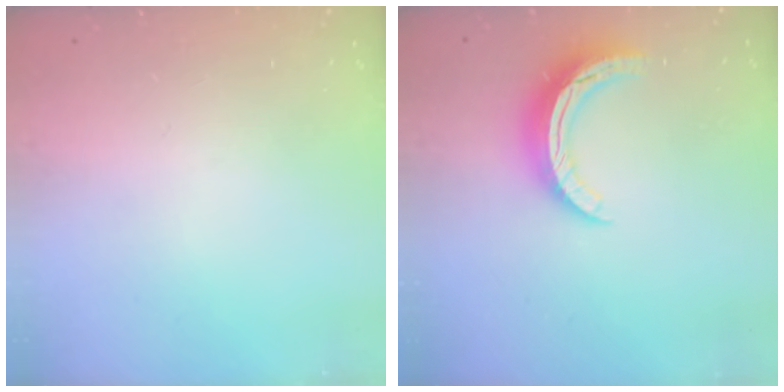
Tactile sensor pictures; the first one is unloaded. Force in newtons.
{"total": 10.3, "press": 10.3, "slide": 0.3}